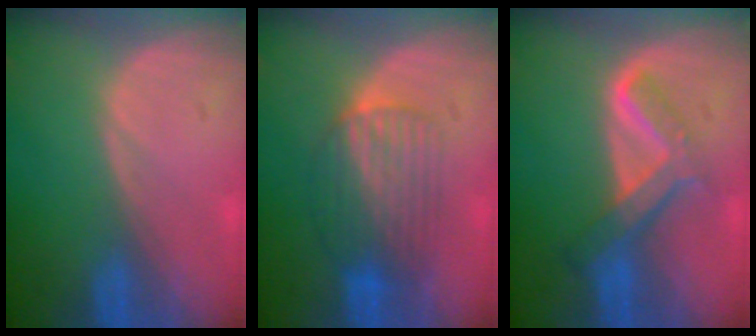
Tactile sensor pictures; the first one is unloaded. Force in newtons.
{"total": 6.3, "press": 6.2, "slide": 1.1}
{"total": 6.8, "press": 5.7, "slide": 3.7}